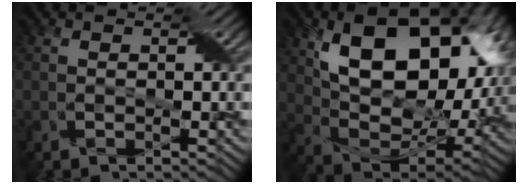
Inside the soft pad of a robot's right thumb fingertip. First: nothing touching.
{"total": 16.5, "force": [6.1, 9.7, 11.8], "torque": [-0.199, -0.005, 0.117]}